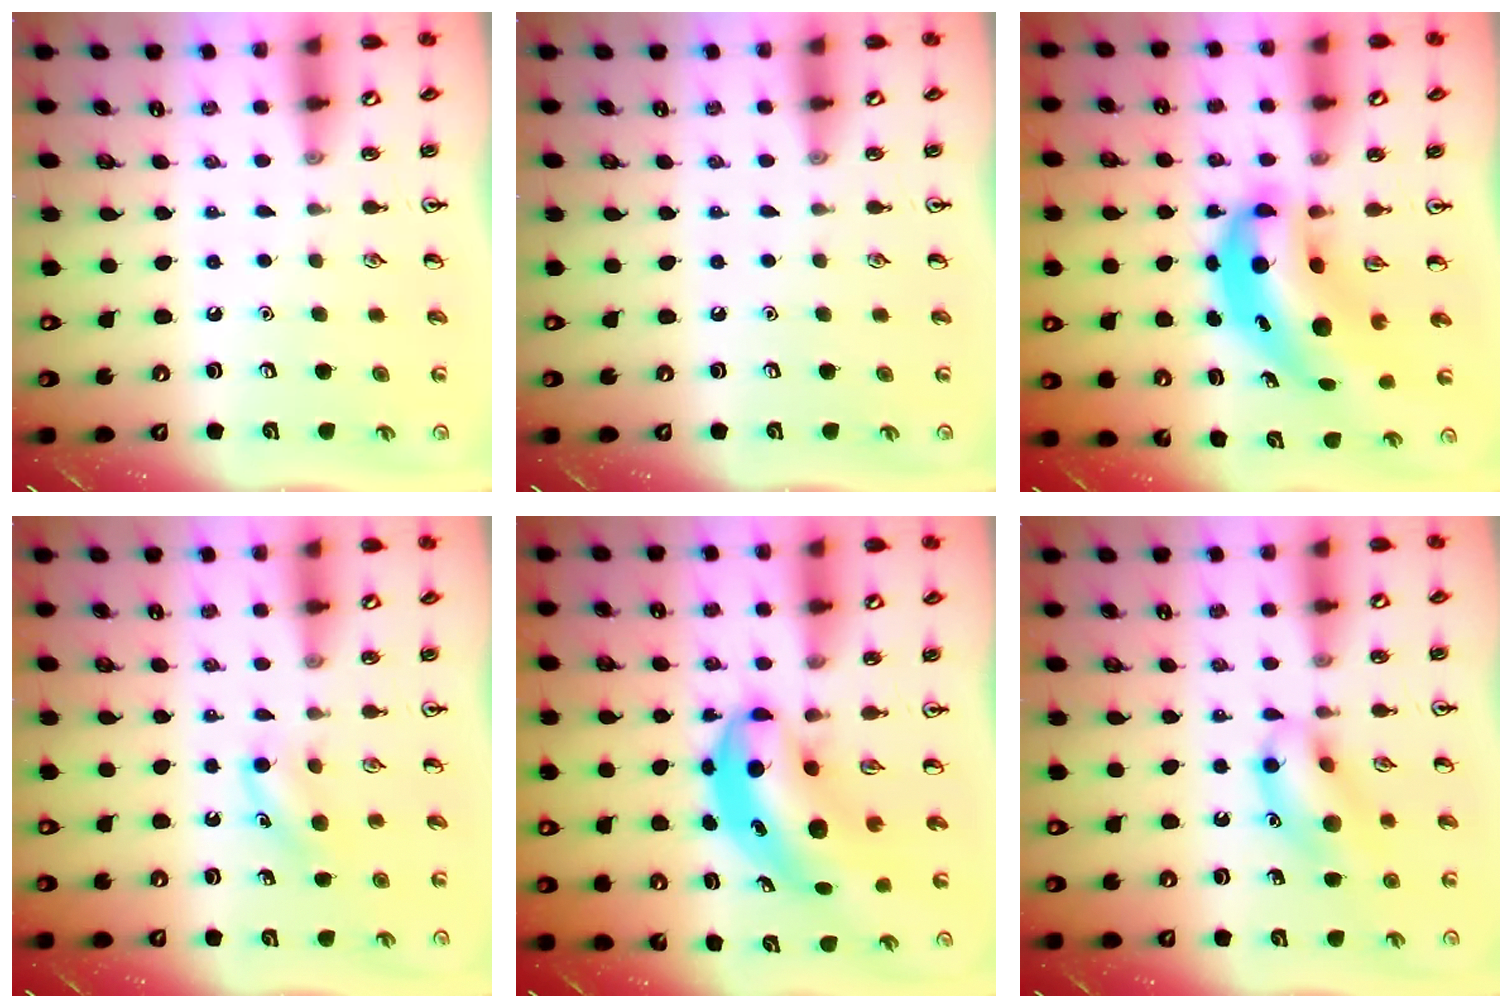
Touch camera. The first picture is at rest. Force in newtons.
{"total": 0.0}
{"total": 9.5, "press": 9.1, "slide": 2.7}
{"total": 5.9, "press": 5.6, "slide": 1.9}
{"total": 7.2, "press": 7.0, "slide": 1.7}
{"total": 12.8, "press": 12.7, "slide": 1.3}